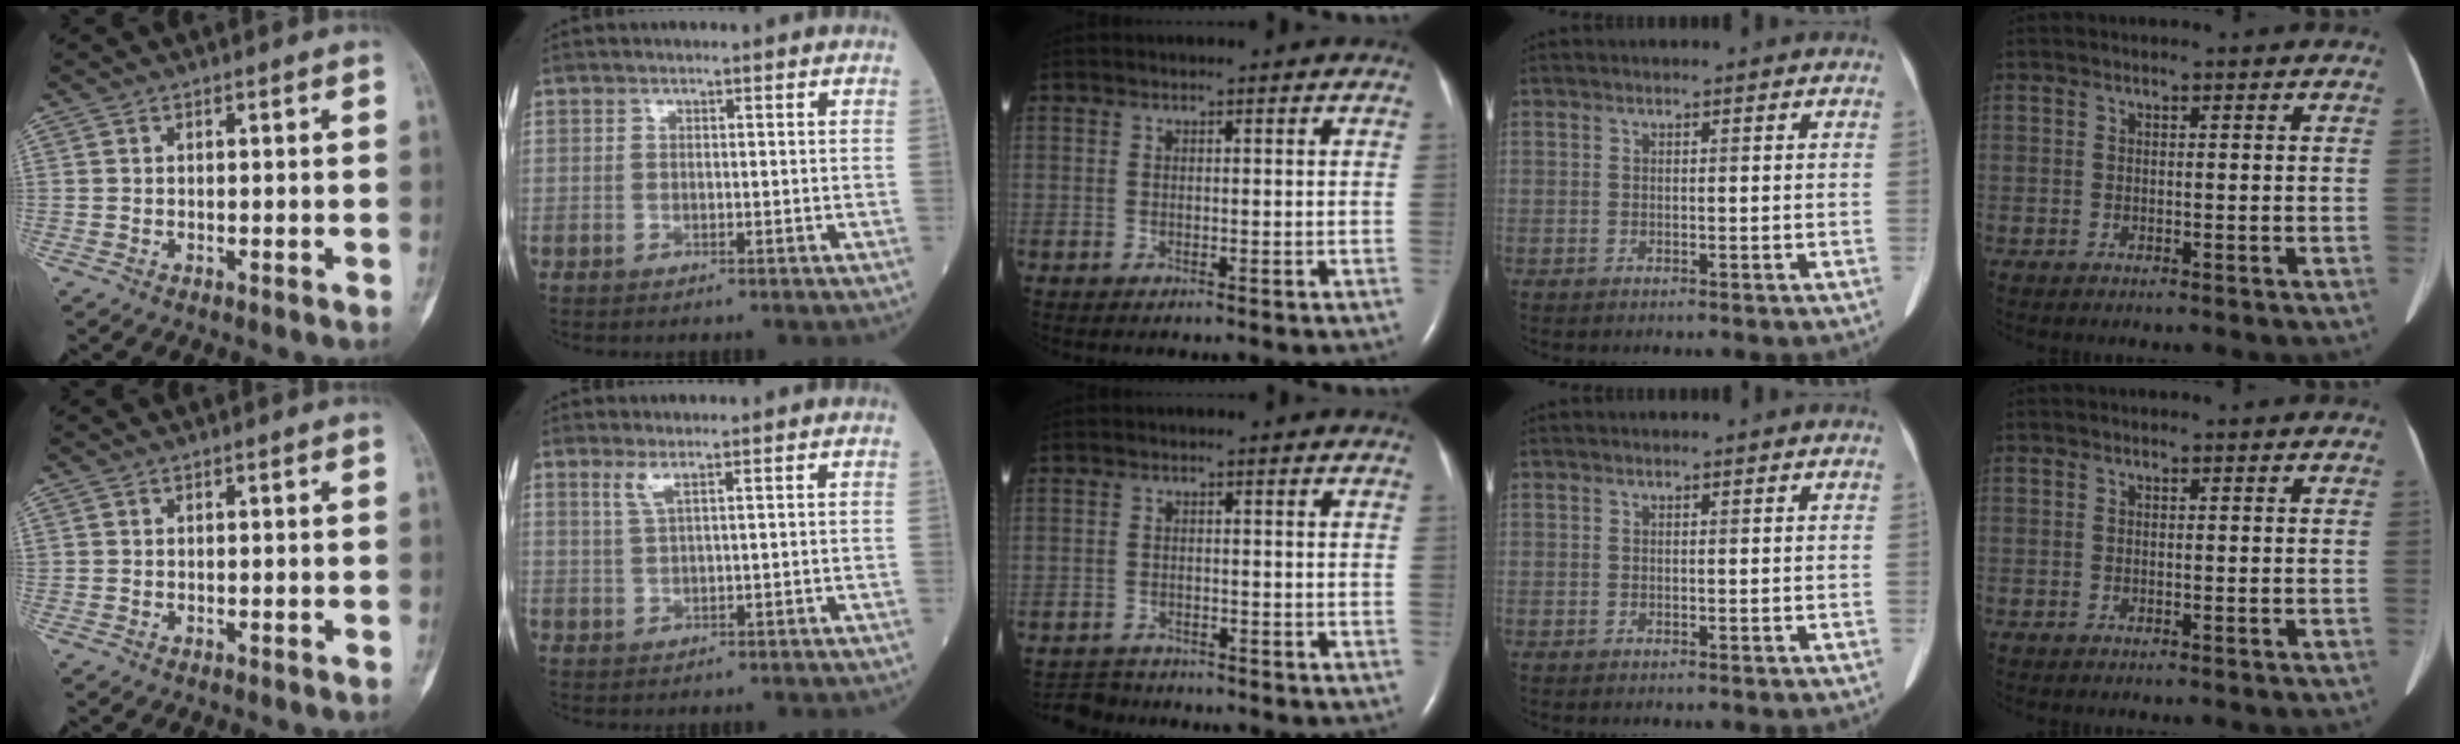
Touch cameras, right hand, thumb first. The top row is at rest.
{"index": {"total": 1.7, "force": [1.0, -0.2, 1.4], "torque": [-0.037, 0.001, 0.023]}, "middle": {"total": 3.6, "force": [-3.4, 1.0, -0.7], "torque": [0.006, -0.010, -0.058]}}